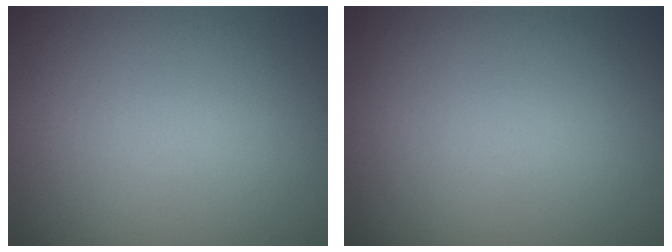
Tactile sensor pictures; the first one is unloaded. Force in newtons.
{"total": 0.0}